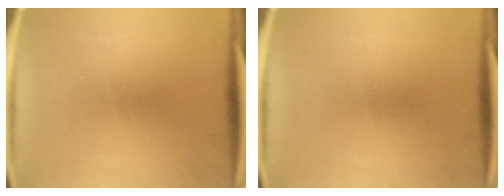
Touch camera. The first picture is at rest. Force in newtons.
{"total": 0.0}